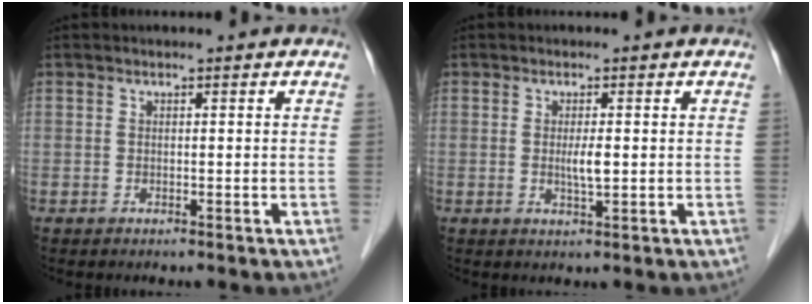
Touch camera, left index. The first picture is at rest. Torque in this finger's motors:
{"motor_torque": [0.44, 0.19, 0.08, 0.07]}